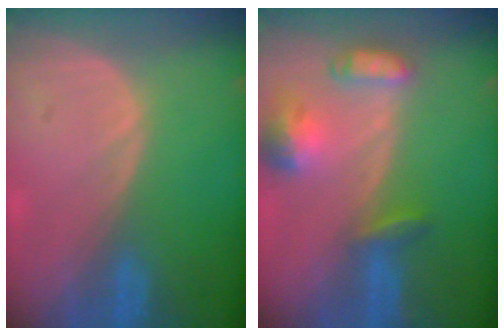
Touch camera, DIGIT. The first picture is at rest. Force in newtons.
{"total": 6.6, "press": 6.3, "slide": 2.2}